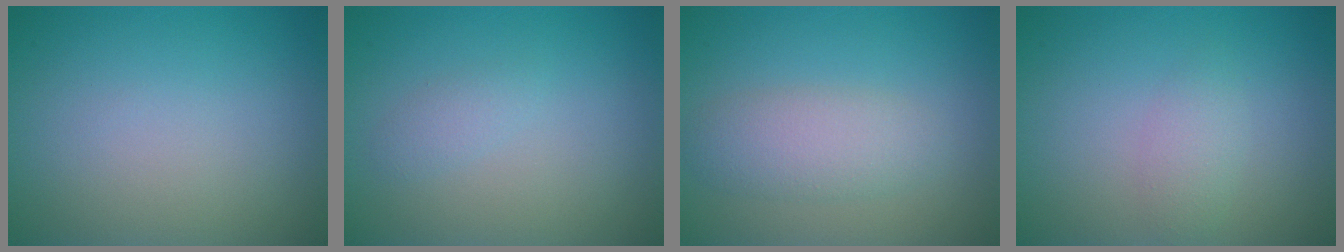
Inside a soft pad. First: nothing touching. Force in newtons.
{"total": 1.1, "press": 1.1, "slide": 0.0}
{"total": 3.1, "press": 3.1, "slide": 0.1}
{"total": 1.6, "press": 1.6, "slide": 0.1}